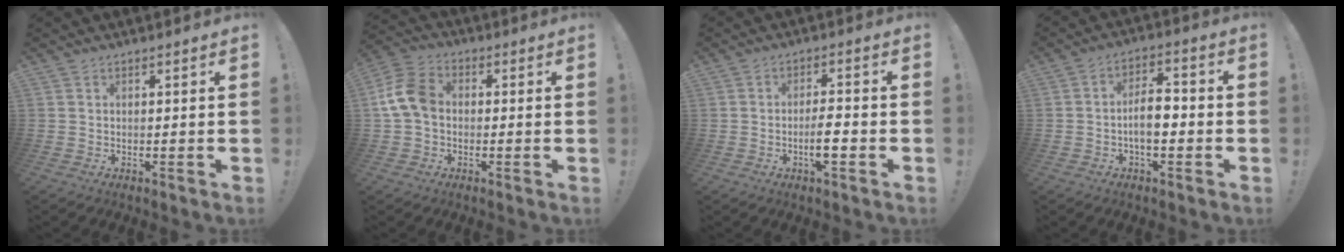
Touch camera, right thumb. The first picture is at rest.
{"total": 10.9, "force": [0.2, 7.8, 7.6], "torque": [-0.156, 0.017, 0.010]}
{"total": 5.5, "force": [-2.3, 2.0, 4.6], "torque": [-0.076, 0.008, -0.040]}
{"total": 8.4, "force": [-2.1, 4.3, 6.9], "torque": [-0.119, 0.014, -0.040]}